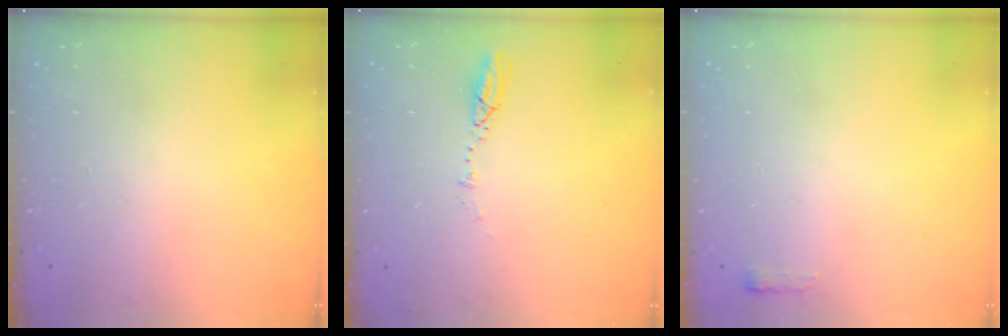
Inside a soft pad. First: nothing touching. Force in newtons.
{"total": 5.2, "press": 5.2, "slide": 0.4}
{"total": 2.4, "press": 2.4, "slide": 0.4}